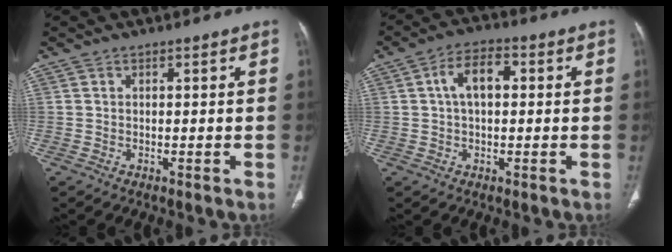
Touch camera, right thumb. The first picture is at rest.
{"total": 6.6, "force": [1.0, 3.7, 5.4], "torque": [-0.092, 0.019, 0.011]}